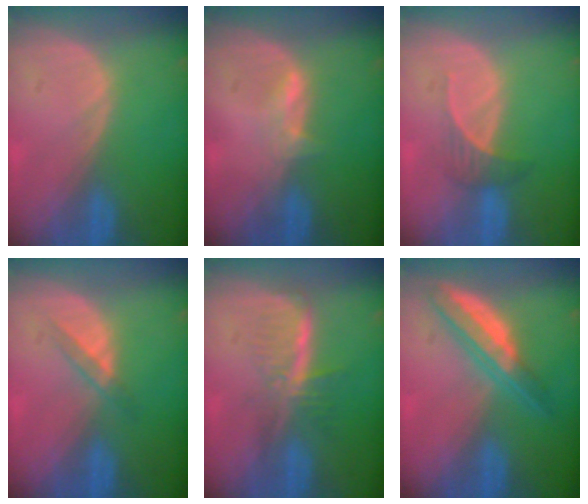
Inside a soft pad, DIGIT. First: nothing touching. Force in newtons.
{"total": 2.1, "press": 2.0, "slide": 0.4}
{"total": 2.8, "press": 2.7, "slide": 0.9}
{"total": 2.4, "press": 2.2, "slide": 1.1}
{"total": 6.0, "press": 5.2, "slide": 2.9}
{"total": 6.3, "press": 5.6, "slide": 2.8}